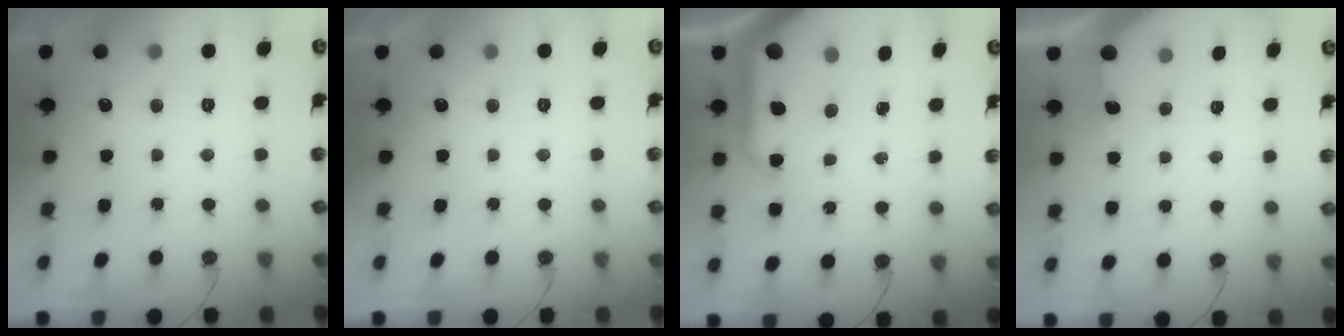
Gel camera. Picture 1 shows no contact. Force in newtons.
{"total": 0.0}
{"total": 14.8, "press": 14.7, "slide": 1.6}
{"total": 2.4, "press": 2.4, "slide": 0.3}